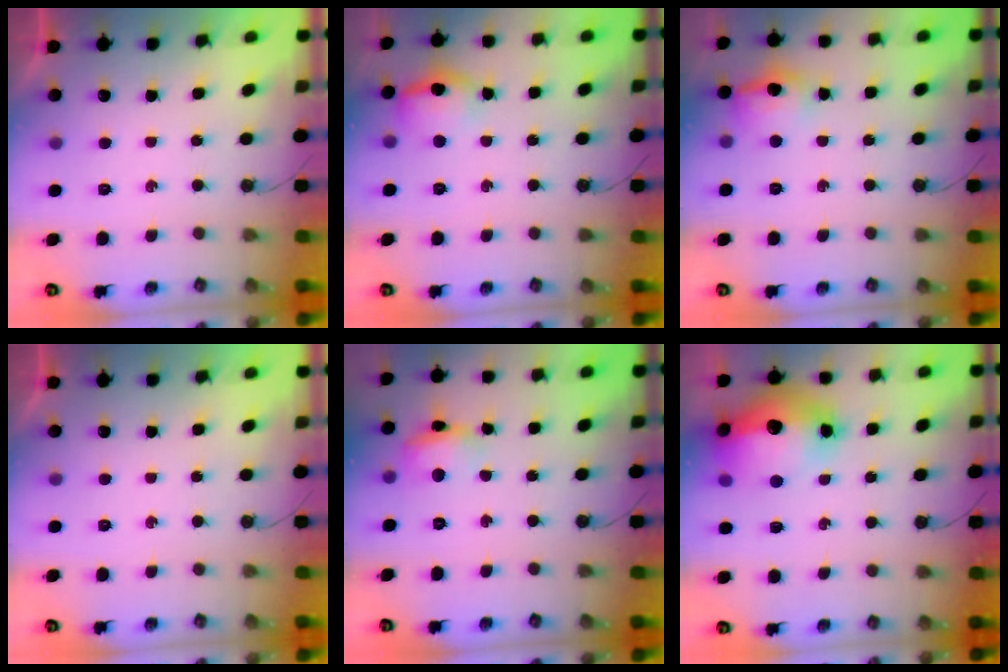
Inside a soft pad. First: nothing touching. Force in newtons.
{"total": 12.4, "press": 12.3, "slide": 1.7}
{"total": 12.7, "press": 12.7, "slide": 1.2}
{"total": 0.0}
{"total": 10.9, "press": 10.9, "slide": 0.9}
{"total": 20.6, "press": 20.5, "slide": 1.8}